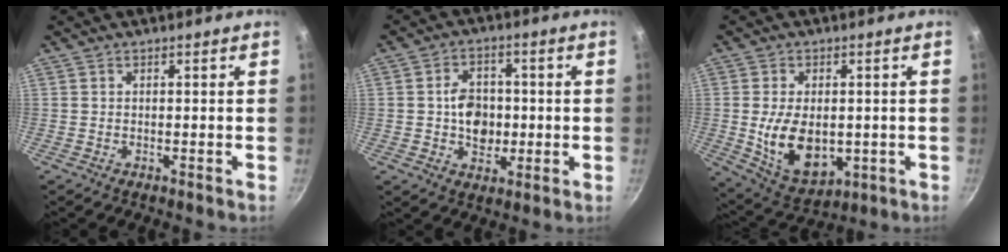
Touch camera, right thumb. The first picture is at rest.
{"total": 8.6, "force": [-0.3, 6.5, 5.6], "torque": [-0.057, 0.006, -0.007]}
{"total": 12.8, "force": [-0.8, 8.2, 9.8], "torque": [-0.150, -0.012, 0.009]}